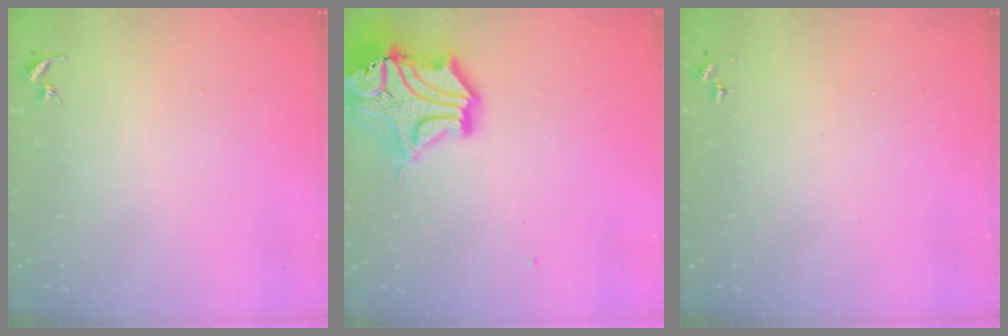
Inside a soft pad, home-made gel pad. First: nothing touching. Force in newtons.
{"total": 18.3, "press": 18.2, "slide": 2.4}
{"total": 0.0}